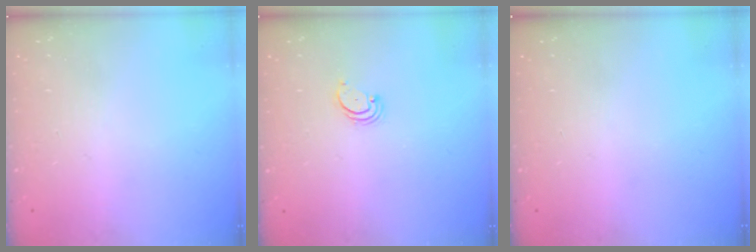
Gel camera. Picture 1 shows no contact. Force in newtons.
{"total": 2.2, "press": 2.2, "slide": 0.2}
{"total": 0.0}